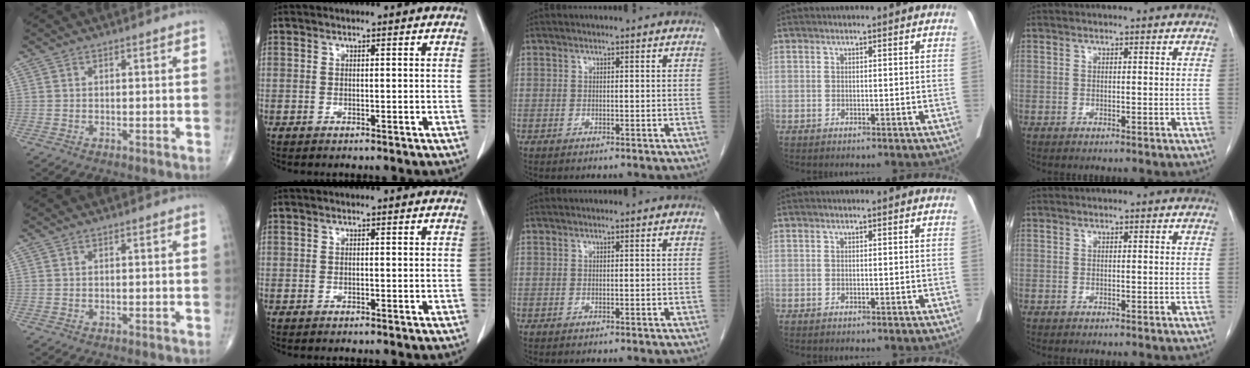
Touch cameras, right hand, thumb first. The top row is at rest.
{}